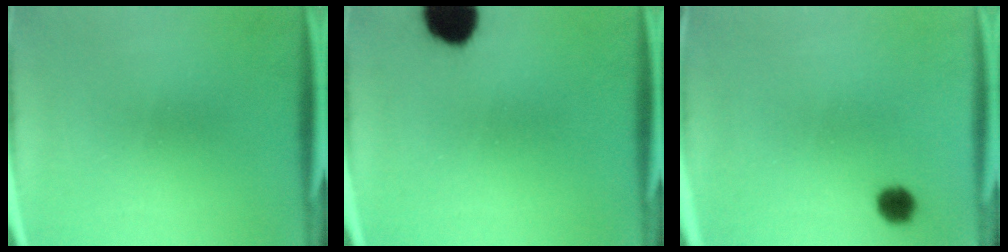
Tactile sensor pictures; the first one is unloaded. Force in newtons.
{"total": 11.1}
{"total": 3.4}